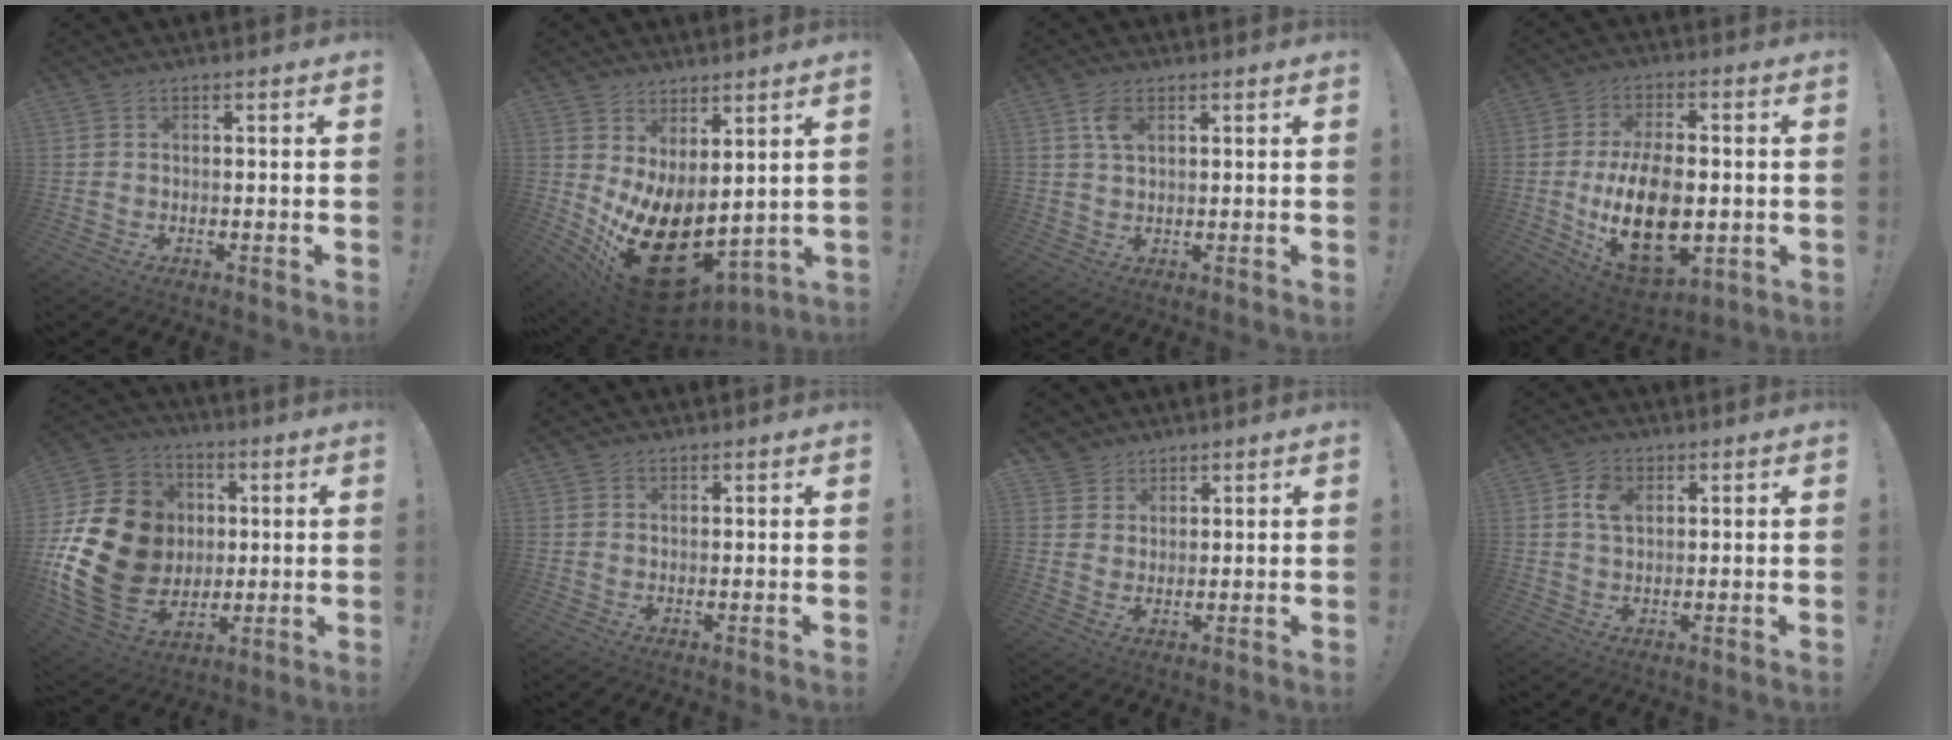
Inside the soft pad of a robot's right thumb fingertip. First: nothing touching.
{"total": 20.2, "force": [-4.3, 11.4, 16.1], "torque": [-0.243, 0.002, -0.044]}
{"total": 4.7, "force": [2.0, 2.5, 3.4], "torque": [-0.058, -0.001, 0.034]}
{"total": 20.7, "force": [-3.3, 12.0, 16.6], "torque": [-0.288, -0.004, -0.044]}
{"total": 23.8, "force": [0.2, 19.2, 14.1], "torque": [-0.276, 0.010, 0.040]}
{"total": 0.9, "force": [0.8, 0.5, 0.1], "torque": [0.003, -0.002, 0.015]}
{"total": 4.1, "force": [2.9, 2.9, 0.0], "torque": [-0.003, -0.019, 0.057]}
{"total": 5.0, "force": [1.8, 3.4, 3.2], "torque": [-0.046, -0.003, 0.030]}